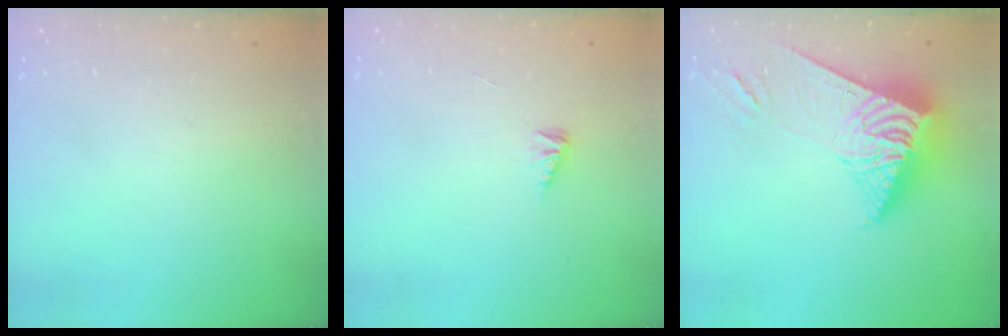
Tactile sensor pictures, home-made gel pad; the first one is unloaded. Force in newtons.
{"total": 1.8, "press": 1.7, "slide": 0.3}
{"total": 12.1, "press": 12.0, "slide": 1.3}